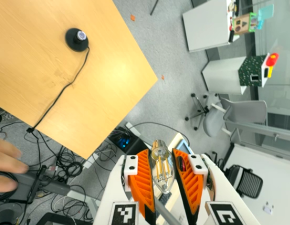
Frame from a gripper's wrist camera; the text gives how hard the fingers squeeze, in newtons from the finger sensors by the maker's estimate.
{"total": 8.5, "left": 7.8, "right": 9.2}